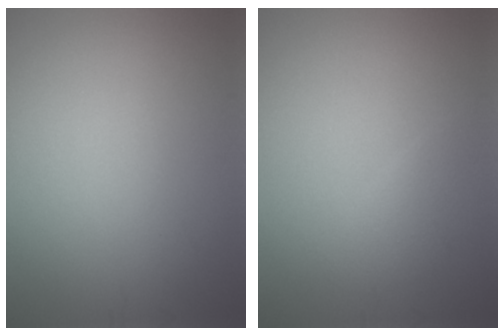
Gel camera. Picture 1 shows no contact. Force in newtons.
{"total": 1.3, "press": 1.3, "slide": 0.1}